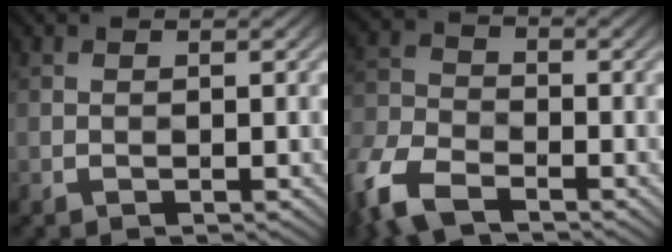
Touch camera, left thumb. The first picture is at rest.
{"total": 9.8, "force": [-5.8, 5.2, 5.9], "torque": [-0.147, -0.016, -0.130]}